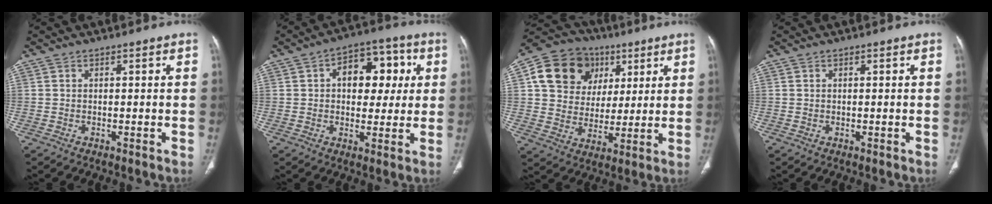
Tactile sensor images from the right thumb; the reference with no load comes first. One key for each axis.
{"total": 12.3, "fx": 2.5, "fy": 8.1, "fz": 8.9, "tx": -0.074, "ty": 0.017, "tz": 0.031}
{"total": 16.6, "fx": 5.9, "fy": 13.9, "fz": 6.8, "tx": -0.089, "ty": 0.013, "tz": 0.103}
{"total": 0.0}